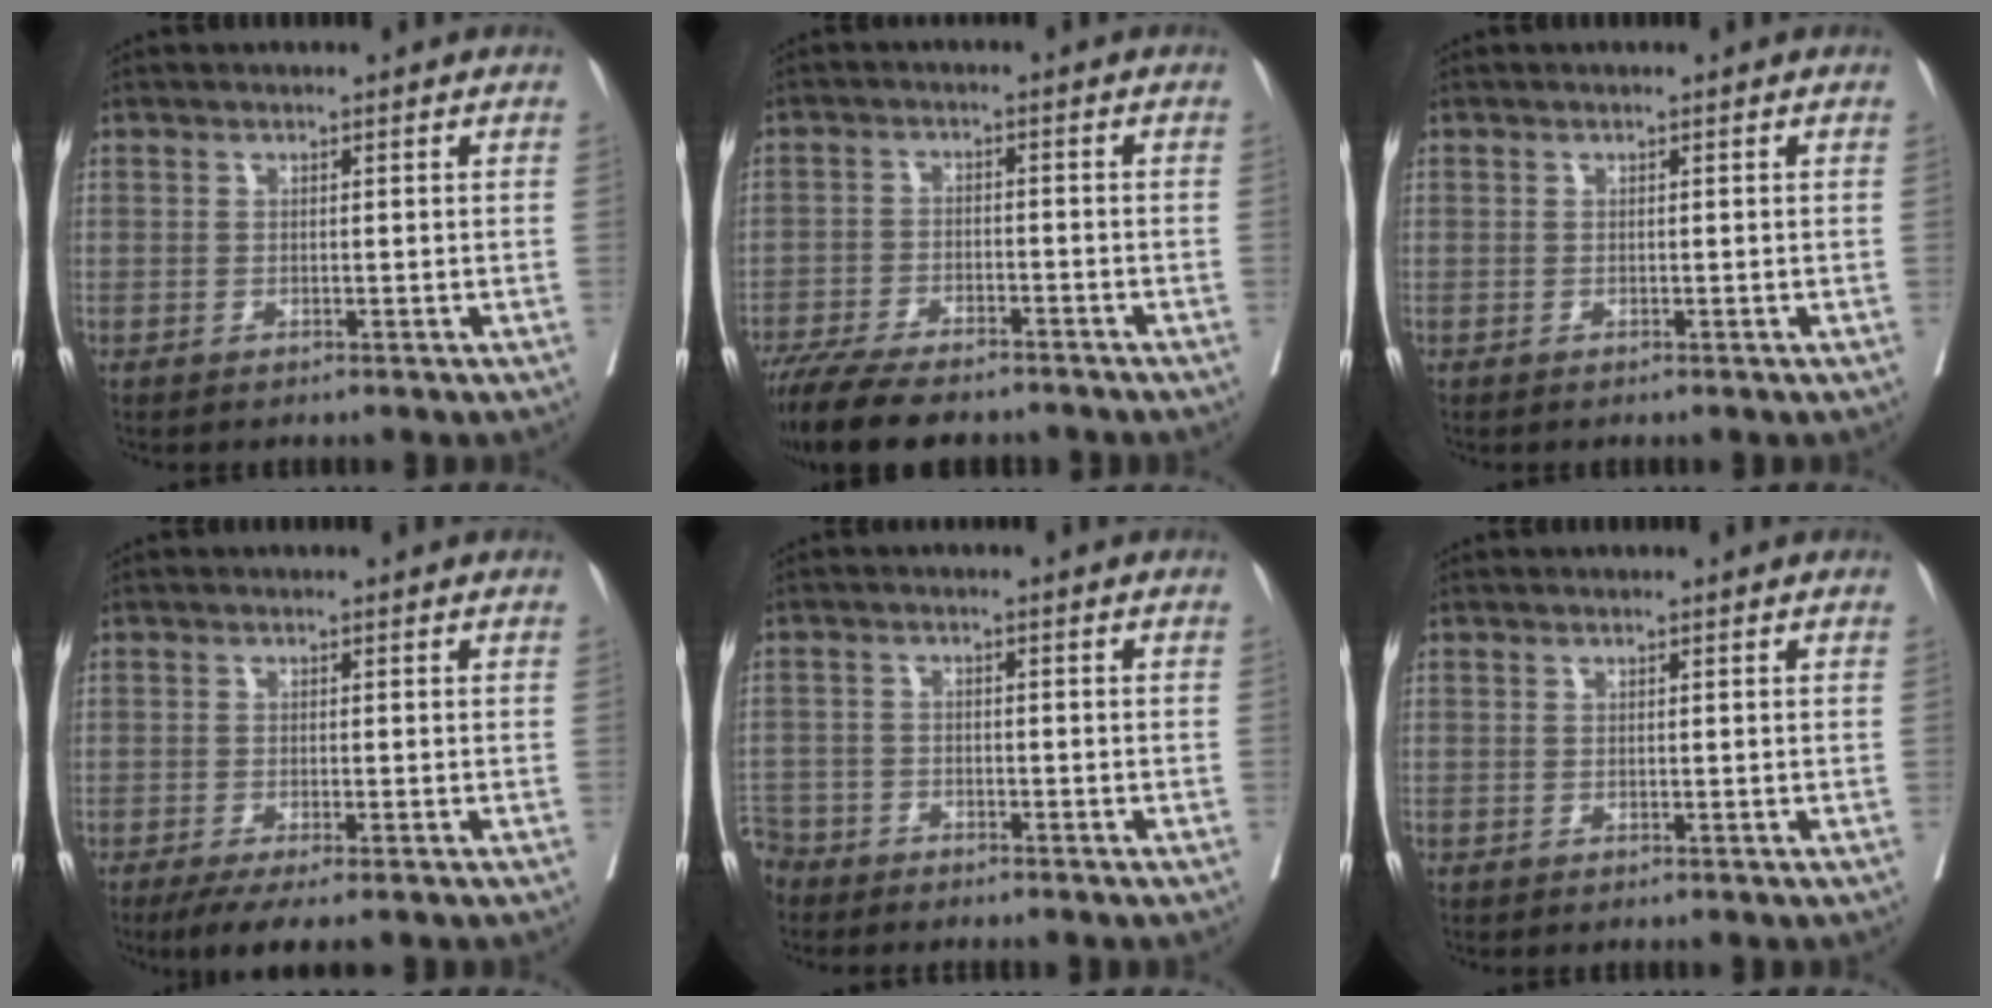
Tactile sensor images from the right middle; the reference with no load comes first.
{"total": 12.9, "force": [-11.1, 2.9, 6.1], "torque": [-0.100, -0.015, -0.172]}
{"total": 0.0}
{"total": 5.8, "force": [-4.3, 0.7, 3.9], "torque": [-0.051, -0.013, -0.067]}
{"total": 5.5, "force": [-5.1, 2.3, 0.1], "torque": [0.001, -0.006, -0.097]}
{"total": 0.0}